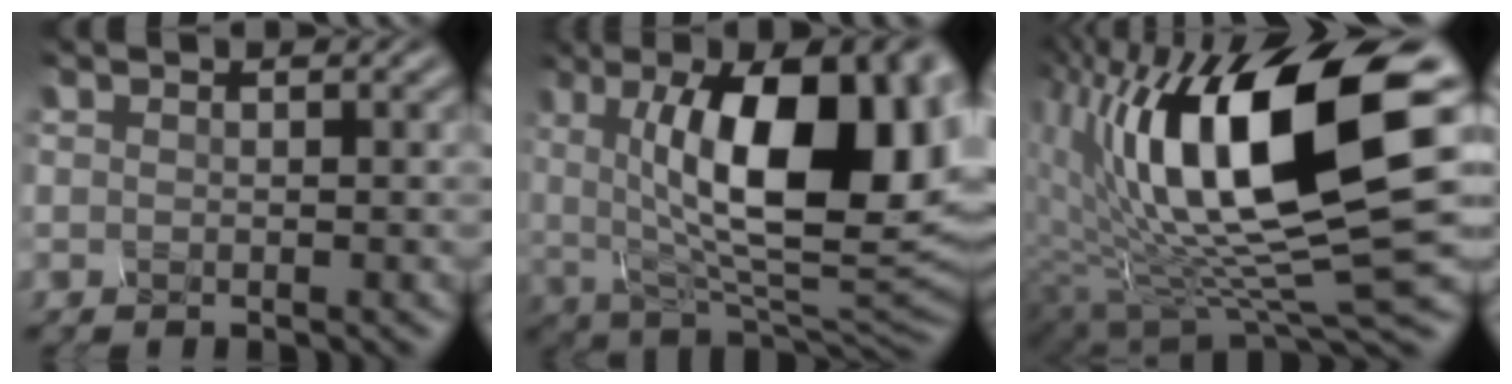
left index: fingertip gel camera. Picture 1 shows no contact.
{"total": 15.4, "force": [2.4, 6.3, 13.8], "torque": [-0.194, 0.004, 0.032]}
{"total": 16.1, "force": [3.3, 5.6, 14.7], "torque": [-0.255, -0.003, 0.050]}